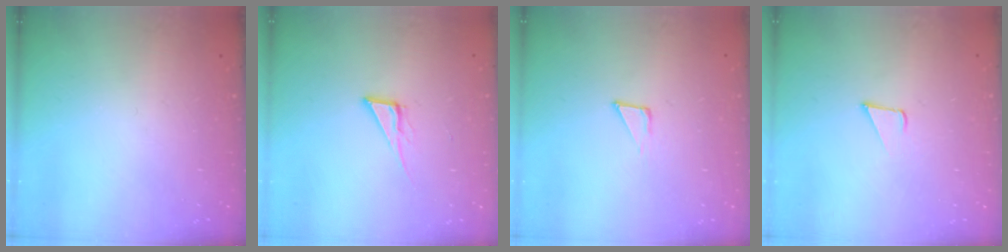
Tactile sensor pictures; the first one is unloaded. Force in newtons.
{"total": 6.1, "press": 6.1, "slide": 0.4}
{"total": 2.3, "press": 2.3, "slide": 0.1}
{"total": 2.4, "press": 2.4, "slide": 0.2}